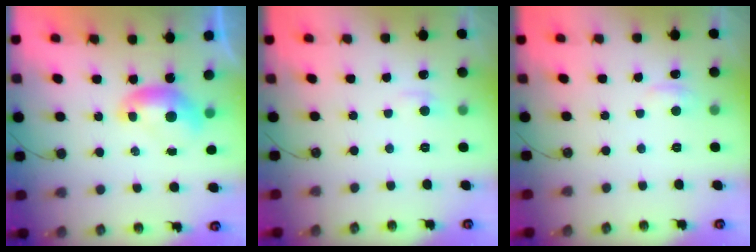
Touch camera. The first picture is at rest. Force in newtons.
{"total": 1.2, "press": 0.9, "slide": 0.7}
{"total": 2.5, "press": 2.5, "slide": 0.5}